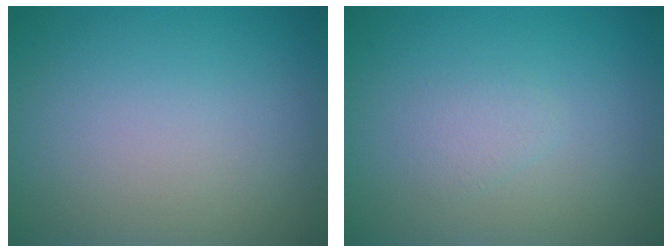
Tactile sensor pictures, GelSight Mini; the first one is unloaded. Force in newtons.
{"total": 1.1, "press": 1.1, "slide": 0.1}